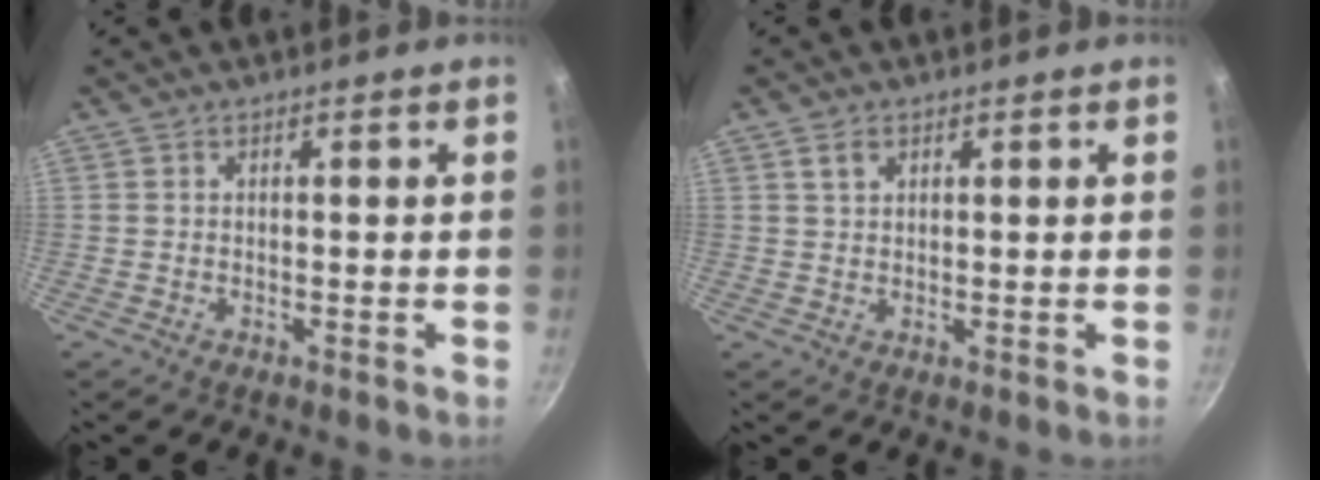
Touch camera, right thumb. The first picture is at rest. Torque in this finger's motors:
{"motor_torque": [-0.13, -0.11, 0.32, 0.08, -0.01]}